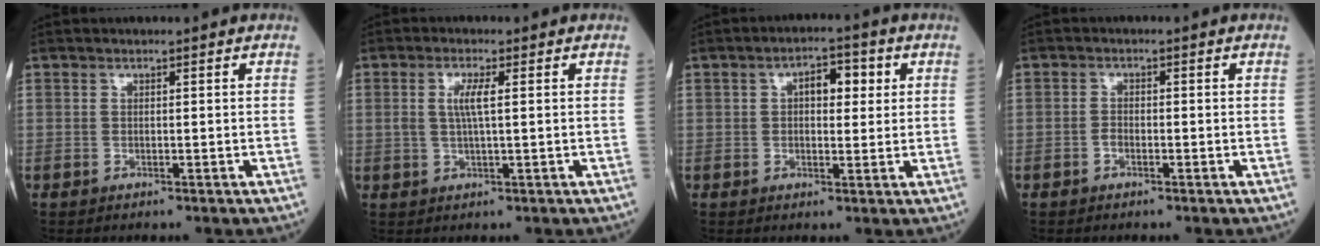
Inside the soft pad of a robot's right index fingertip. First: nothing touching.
{"total": 3.4, "force": [0.7, 0.3, 3.3], "torque": [-0.068, 0.003, 0.015]}
{"total": 5.1, "force": [1.4, 2.4, 4.3], "torque": [-0.065, 0.017, 0.020]}
{"total": 1.3, "force": [-0.6, 0.7, 0.9], "torque": [-0.015, 0.004, -0.011]}